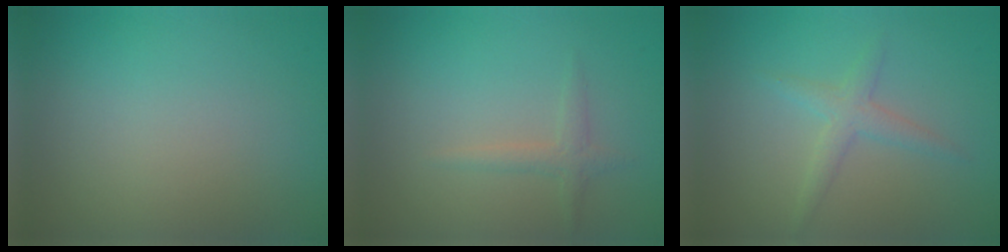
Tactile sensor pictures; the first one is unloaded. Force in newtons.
{"total": 1.3, "press": 1.3, "slide": 0.1}
{"total": 2.0, "press": 2.0, "slide": 0.1}